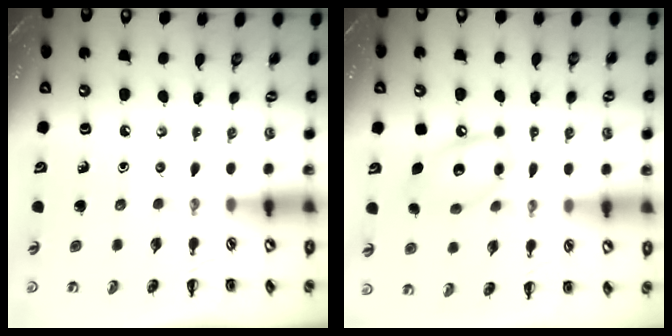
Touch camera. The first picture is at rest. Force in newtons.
{"total": 12.8, "press": 12.6, "slide": 2.3}